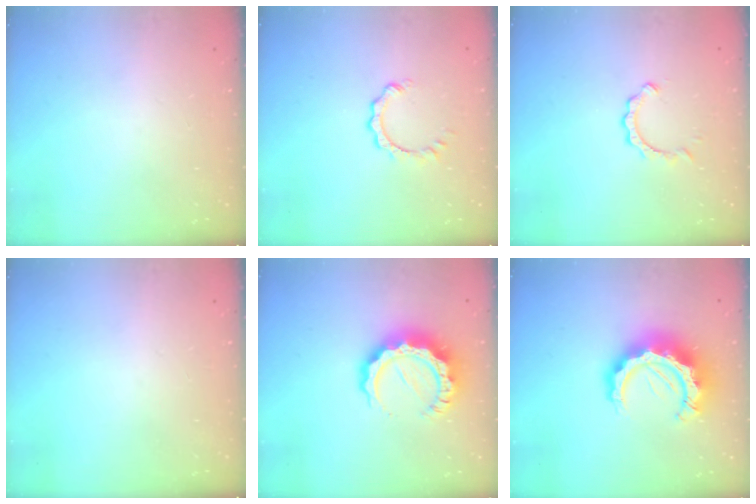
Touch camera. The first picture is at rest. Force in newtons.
{"total": 2.5, "press": 2.5, "slide": 0.2}
{"total": 2.8, "press": 2.8, "slide": 0.3}
{"total": 0.0}
{"total": 12.1, "press": 12.0, "slide": 1.3}
{"total": 15.4, "press": 15.4, "slide": 1.4}